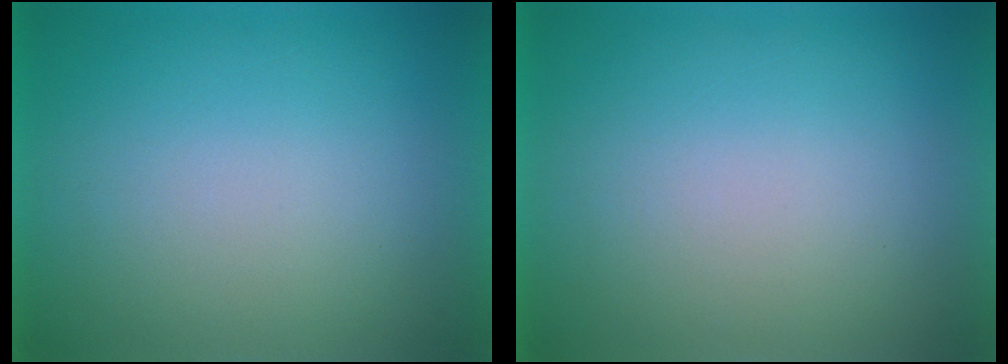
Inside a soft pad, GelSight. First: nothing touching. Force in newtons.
{"total": 1.2}